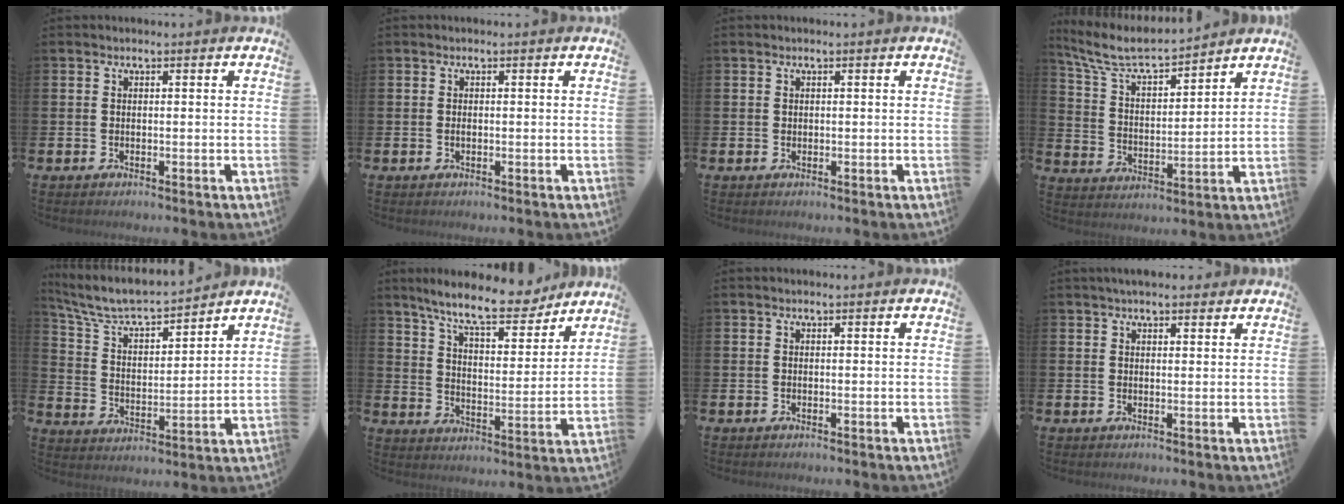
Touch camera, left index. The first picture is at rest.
{"total": 0.5, "force": [-0.1, 0.3, 0.5], "torque": [-0.017, 0.003, -0.002]}
{"total": 0.5, "force": [0.3, 0.4, 0.1], "torque": [-0.001, 0.004, 0.005]}
{"total": 7.7, "force": [7.0, 1.3, 2.8], "torque": [-0.091, -0.042, 0.124]}
{"total": 7.6, "force": [7.1, 1.3, 2.4], "torque": [-0.086, -0.049, 0.125]}
{"total": 10.6, "force": [9.4, 2.2, 4.4], "torque": [-0.110, -0.049, 0.164]}
{"total": 0.0}
{"total": 2.8, "force": [2.6, 0.6, 0.8], "torque": [-0.012, -0.007, 0.045]}